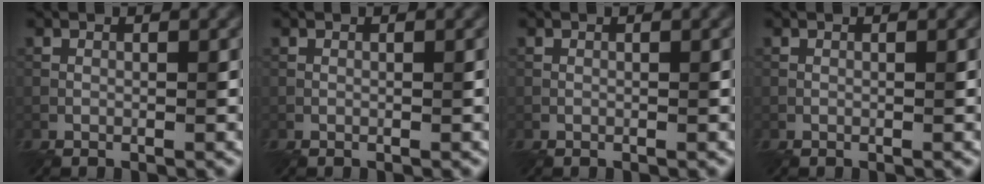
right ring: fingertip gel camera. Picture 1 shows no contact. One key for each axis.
{"total": 0.0}
{"total": 0.0}
{"total": 0.0}